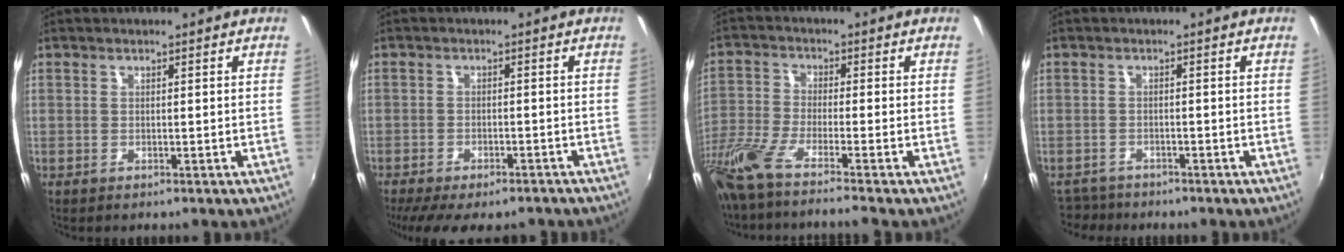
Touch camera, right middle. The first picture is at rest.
{"total": 11.2, "force": [-8.8, 3.8, 5.8], "torque": [-0.130, -0.031, -0.132]}
{"total": 10.5, "force": [-8.7, -0.9, 5.8], "torque": [-0.123, -0.045, -0.160]}
{"total": 3.7, "force": [-3.3, 1.5, 0.1], "torque": [-0.017, -0.006, -0.060]}